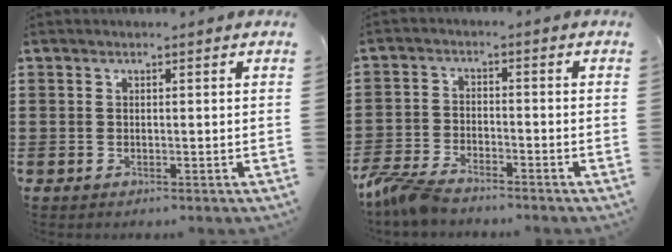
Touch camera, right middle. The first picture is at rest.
{"total": 4.8, "force": [-4.3, 0.9, 1.8], "torque": [-0.060, -0.009, -0.091]}